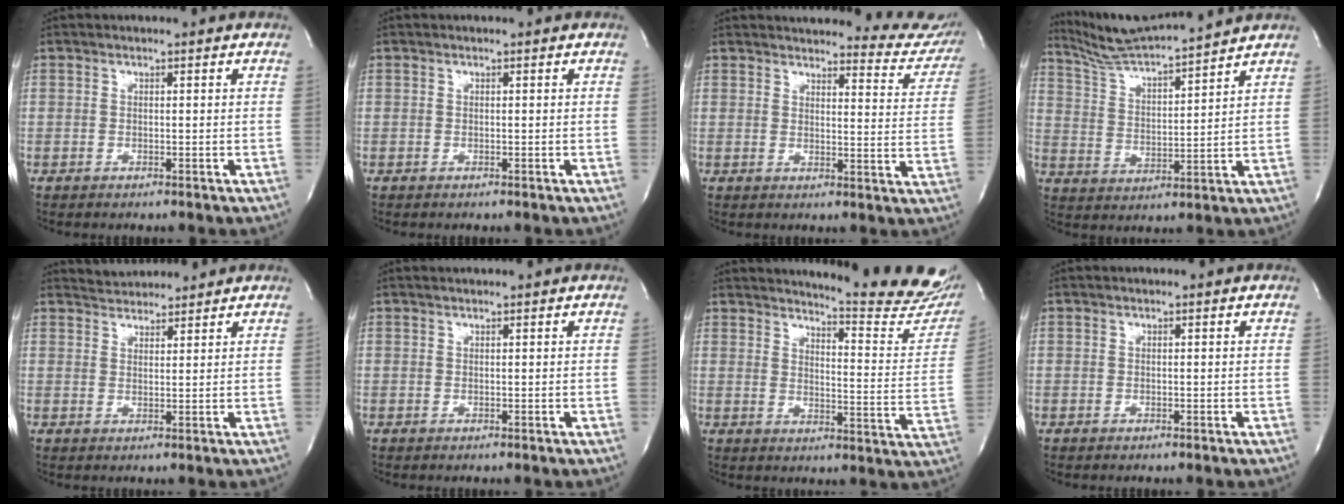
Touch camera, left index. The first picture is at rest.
{"total": 0.0}
{"total": 16.5, "force": [15.9, 3.0, 3.0], "torque": [-0.009, -0.073, 0.153]}
{"total": 13.0, "force": [12.3, -0.9, 4.1], "torque": [-0.085, 0.012, 0.212]}
{"total": 4.2, "force": [4.2, 0.6, 0.1], "torque": [-0.008, 0.022, 0.070]}
{"total": 1.2, "force": [1.1, 0.0, 0.4], "torque": [-0.008, 0.014, 0.023]}
{"total": 19.2, "force": [18.0, 0.7, 6.8], "torque": [-0.093, -0.112, 0.206]}
{"total": 0.0}